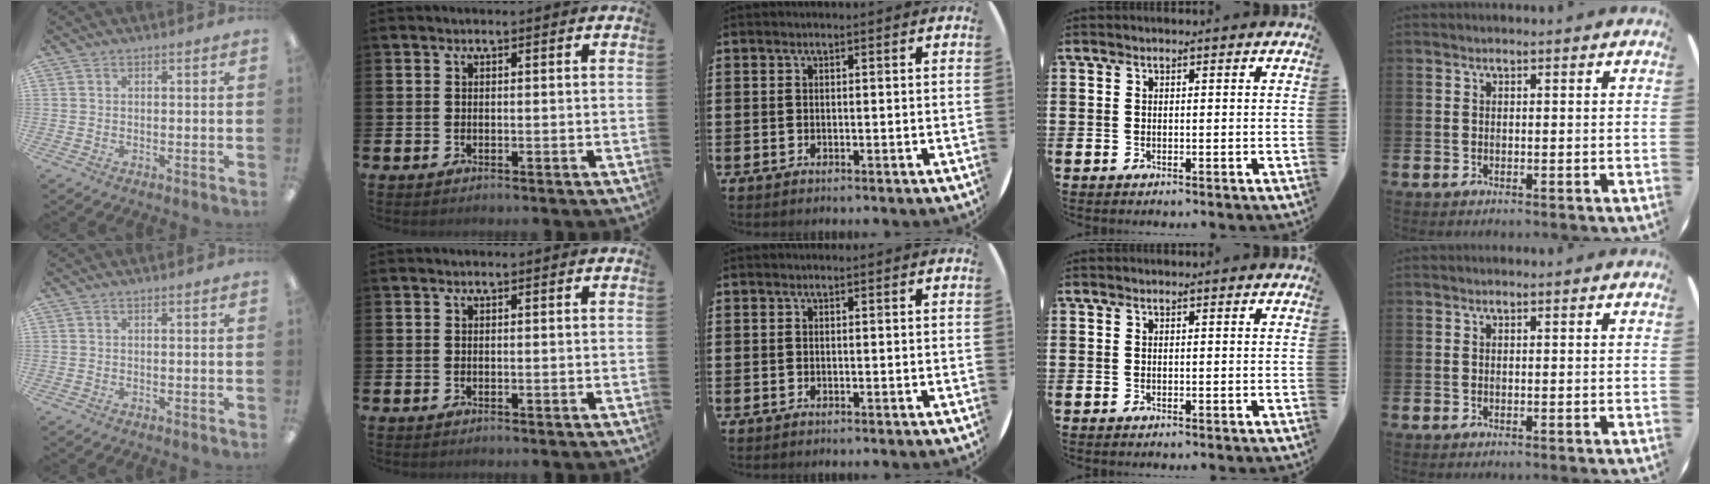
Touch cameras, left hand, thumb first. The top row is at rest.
{}